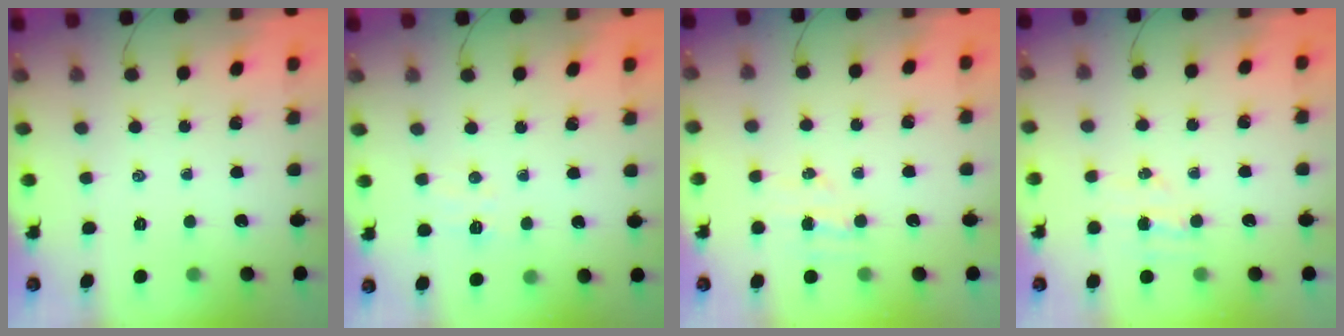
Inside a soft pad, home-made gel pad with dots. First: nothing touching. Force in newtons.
{"total": 4.9, "press": 4.7, "slide": 1.2}
{"total": 5.0, "press": 4.9, "slide": 1.2}
{"total": 5.0, "press": 4.9, "slide": 1.2}